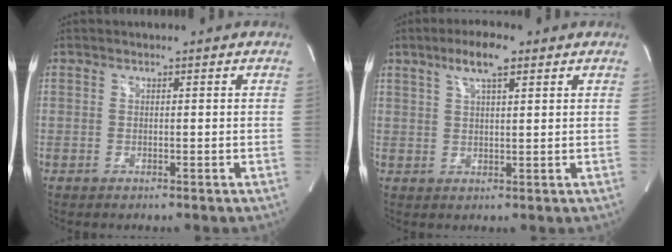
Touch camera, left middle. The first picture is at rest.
{"total": 5.5, "force": [3.3, 1.0, 4.3], "torque": [-0.084, 0.011, 0.057]}